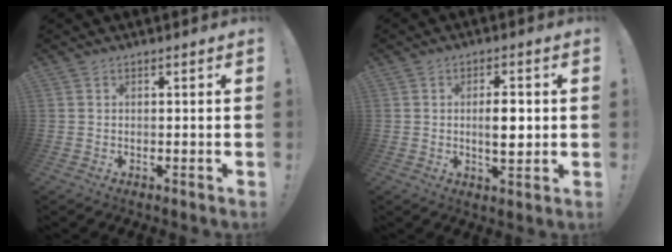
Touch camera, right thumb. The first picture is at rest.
{"total": 6.5, "force": [-0.1, 2.6, 5.9], "torque": [-0.089, -0.003, -0.010]}